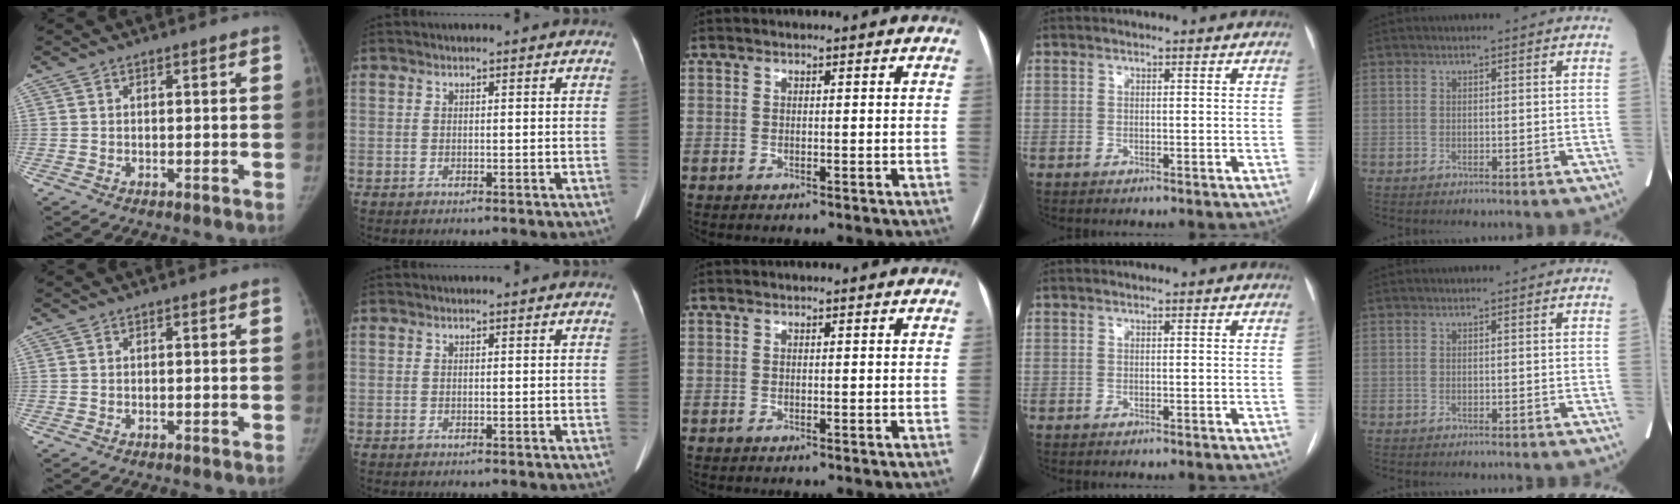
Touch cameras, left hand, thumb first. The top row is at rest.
{}